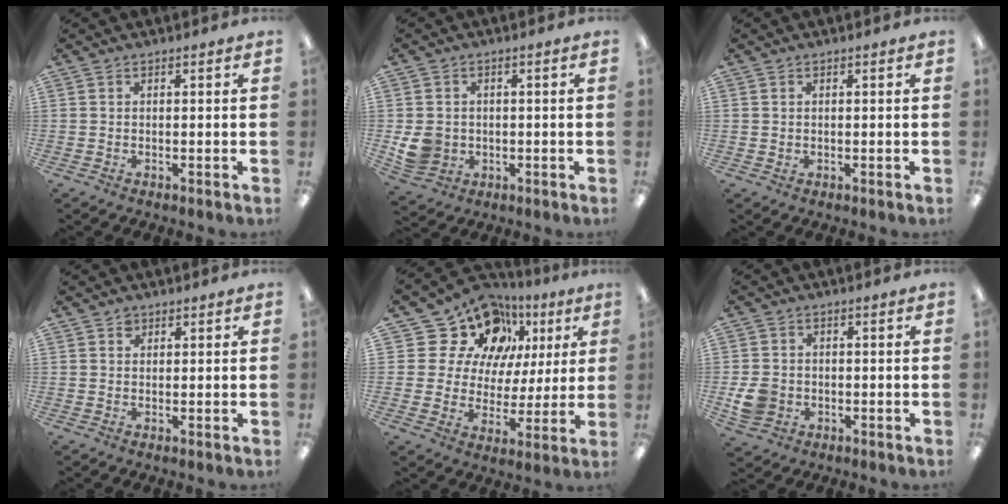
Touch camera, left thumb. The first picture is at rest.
{"total": 6.7, "force": [-0.3, 6.2, 2.6], "torque": [-0.050, 0.011, 0.000]}
{"total": 0.7, "force": [0.4, 0.6, -0.1], "torque": [0.002, 0.002, 0.006]}
{"total": 1.7, "force": [1.1, 1.2, 0.4], "torque": [-0.001, -0.003, 0.019]}
{"total": 17.9, "force": [10.4, 13.0, 6.5], "torque": [-0.128, -0.053, 0.202]}
{"total": 6.1, "force": [-1.1, 5.3, 2.7], "torque": [-0.044, 0.007, -0.017]}